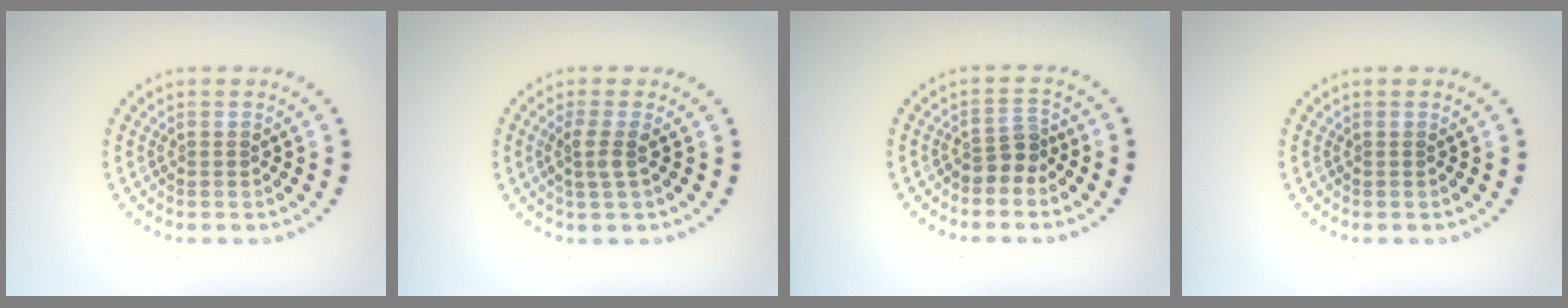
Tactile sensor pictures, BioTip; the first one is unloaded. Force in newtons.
{"total": 1.9, "press": 1.5, "slide": 1.2}
{"total": 2.2, "press": 1.7, "slide": 1.4}
{"total": 0.0}